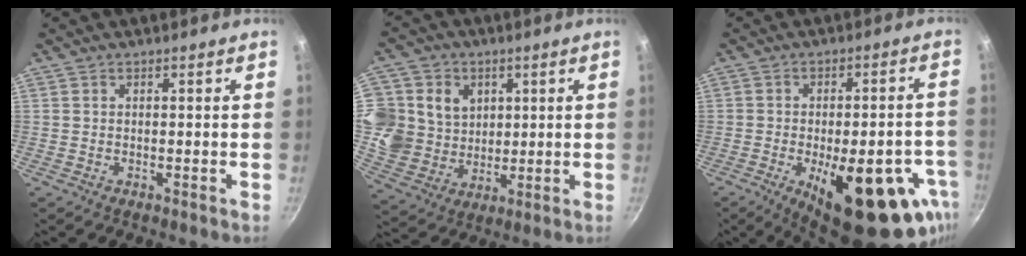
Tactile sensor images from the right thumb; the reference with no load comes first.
{"total": 16.1, "force": [4.0, 14.3, 6.2], "torque": [-0.115, -0.014, 0.077]}
{"total": 24.0, "force": [-9.8, 10.0, 19.5], "torque": [-0.209, 0.019, -0.121]}